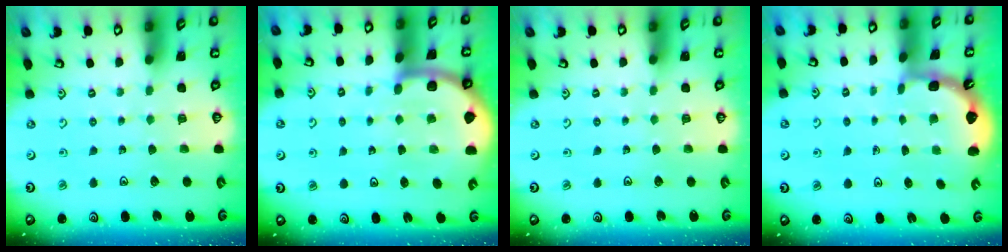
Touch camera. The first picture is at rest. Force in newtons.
{"total": 5.6, "press": 5.6, "slide": 0.8}
{"total": 0.0}
{"total": 2.0, "press": 2.0, "slide": 0.2}